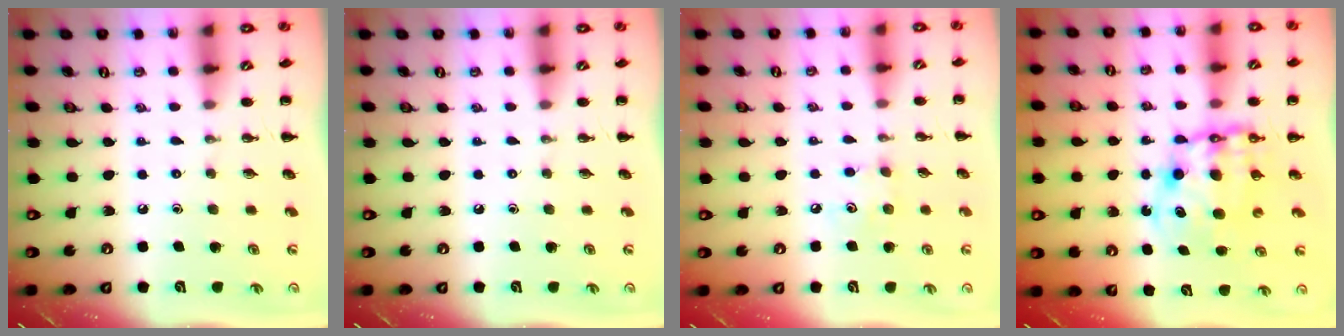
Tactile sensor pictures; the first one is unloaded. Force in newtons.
{"total": 0.0}
{"total": 4.9, "press": 4.8, "slide": 1.2}
{"total": 10.5, "press": 10.1, "slide": 3.0}